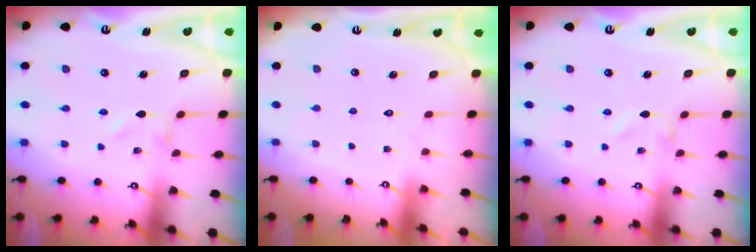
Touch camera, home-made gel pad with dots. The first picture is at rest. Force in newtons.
{"total": 1.5, "press": 1.5, "slide": 0.1}
{"total": 0.0}